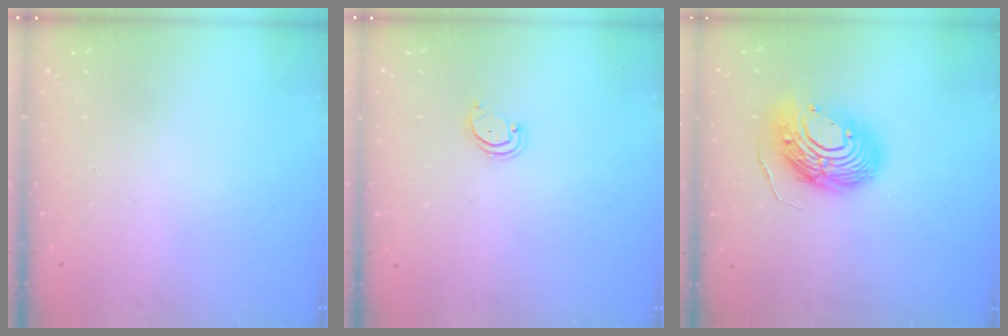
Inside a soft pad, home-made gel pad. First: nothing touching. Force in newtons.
{"total": 2.6, "press": 2.6, "slide": 0.2}
{"total": 14.7, "press": 14.6, "slide": 1.4}